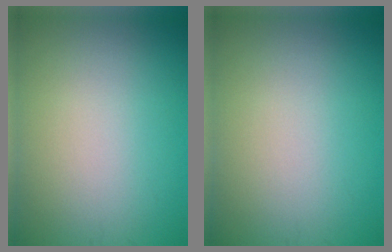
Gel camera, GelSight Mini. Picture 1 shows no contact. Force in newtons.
{"total": 0.0}